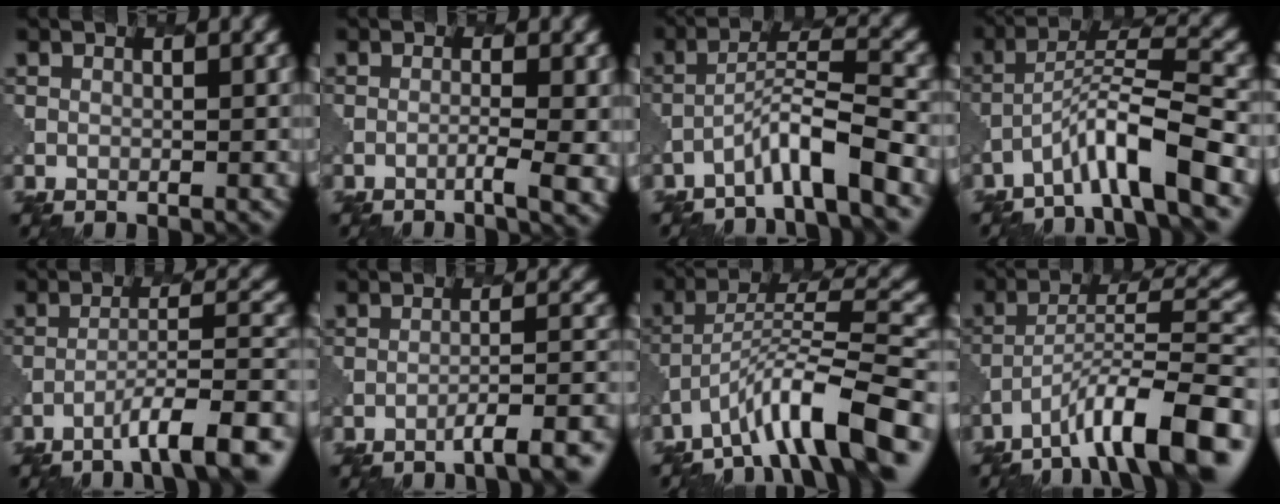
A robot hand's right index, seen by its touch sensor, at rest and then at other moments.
{"total": 2.5, "force": [-1.1, 0.2, 2.2], "torque": [-0.031, 0.005, -0.029]}
{"total": 4.9, "force": [-3.4, 0.3, 3.6], "torque": [-0.060, 0.015, -0.069]}
{"total": 6.7, "force": [-4.3, 0.7, 5.1], "torque": [-0.088, 0.014, -0.081]}
{"total": 8.2, "force": [-5.4, 1.4, 6.0], "torque": [-0.088, 0.013, -0.086]}
{"total": 5.5, "force": [-4.2, 0.8, 3.5], "torque": [-0.039, 0.015, -0.060]}
{"total": 9.6, "force": [-6.5, 2.3, 6.8], "torque": [-0.100, 0.017, -0.113]}
{"total": 10.9, "force": [-7.3, 2.5, 7.8], "torque": [-0.119, 0.018, -0.126]}